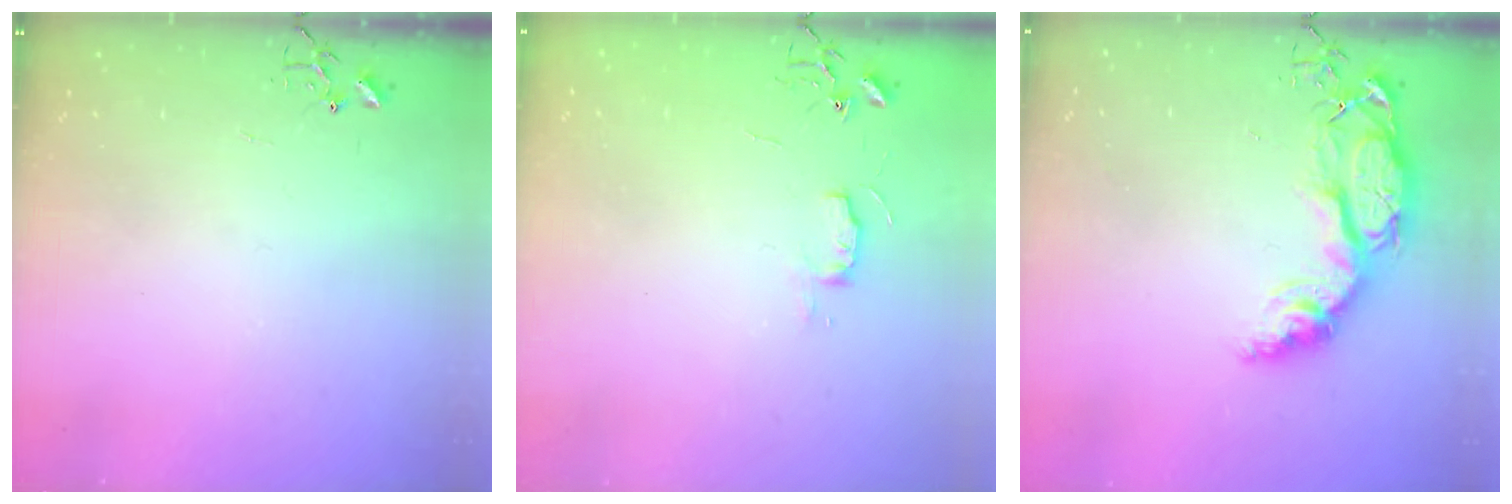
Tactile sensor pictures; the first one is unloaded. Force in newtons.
{"total": 5.9, "press": 5.8, "slide": 0.5}
{"total": 13.9, "press": 13.9, "slide": 1.3}